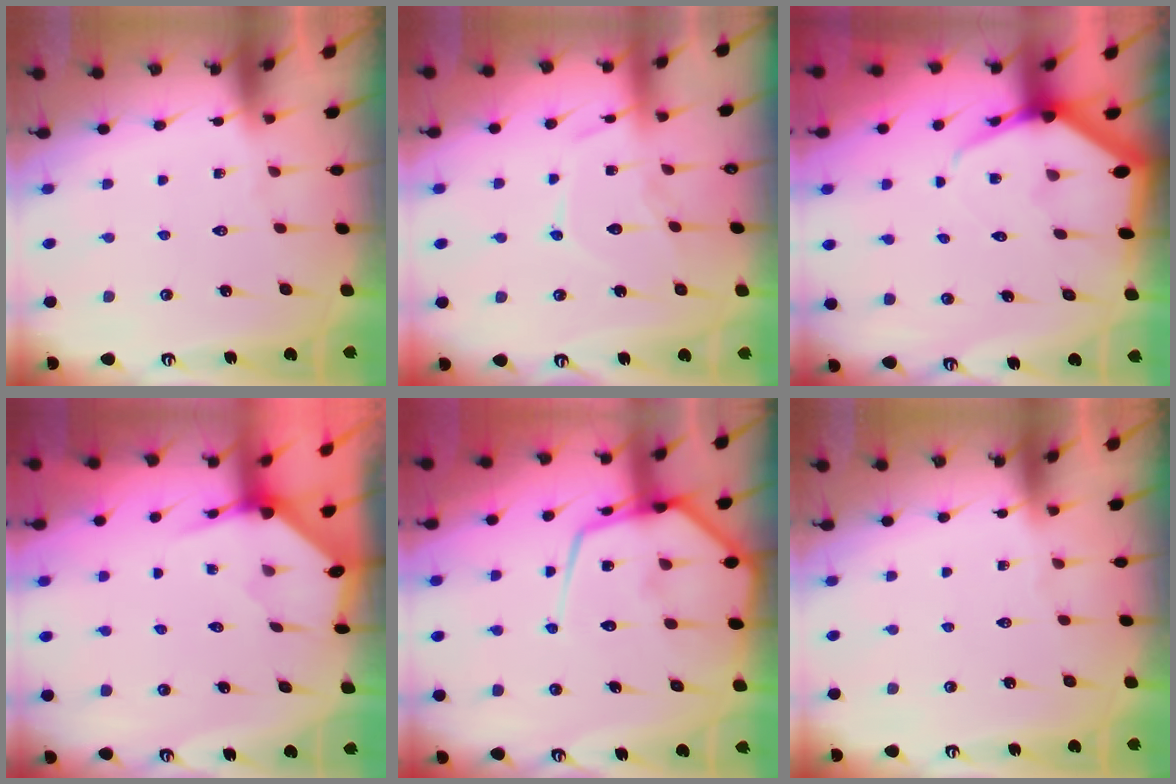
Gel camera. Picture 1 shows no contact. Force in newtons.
{"total": 10.9, "press": 10.9, "slide": 0.6}
{"total": 7.2, "press": 7.2, "slide": 0.8}
{"total": 3.4, "press": 3.4, "slide": 0.3}
{"total": 15.1, "press": 15.0, "slide": 1.5}
{"total": 0.0}